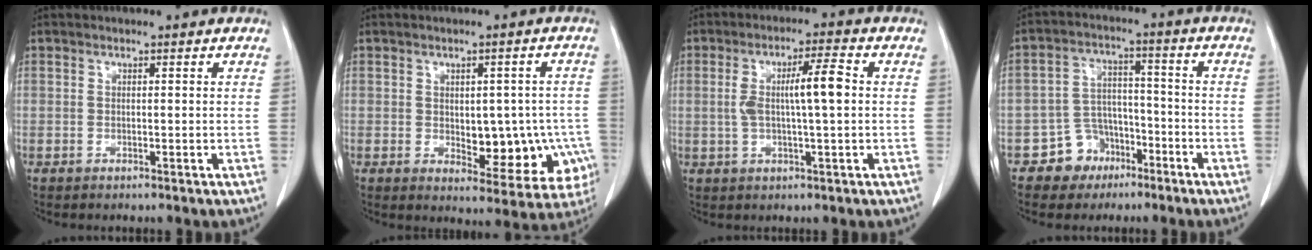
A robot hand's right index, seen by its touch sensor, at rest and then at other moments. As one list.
[{"total": 11.3, "force": [-2.3, 6.1, 9.3], "torque": [-0.102, 0.012, -0.014]}, {"total": 6.8, "force": [0.4, 0.8, 6.8], "torque": [-0.127, 0.015, 0.006]}, {"total": 6.9, "force": [-4.1, 5.4, 1.0], "torque": [-0.008, 0.016, -0.064]}]